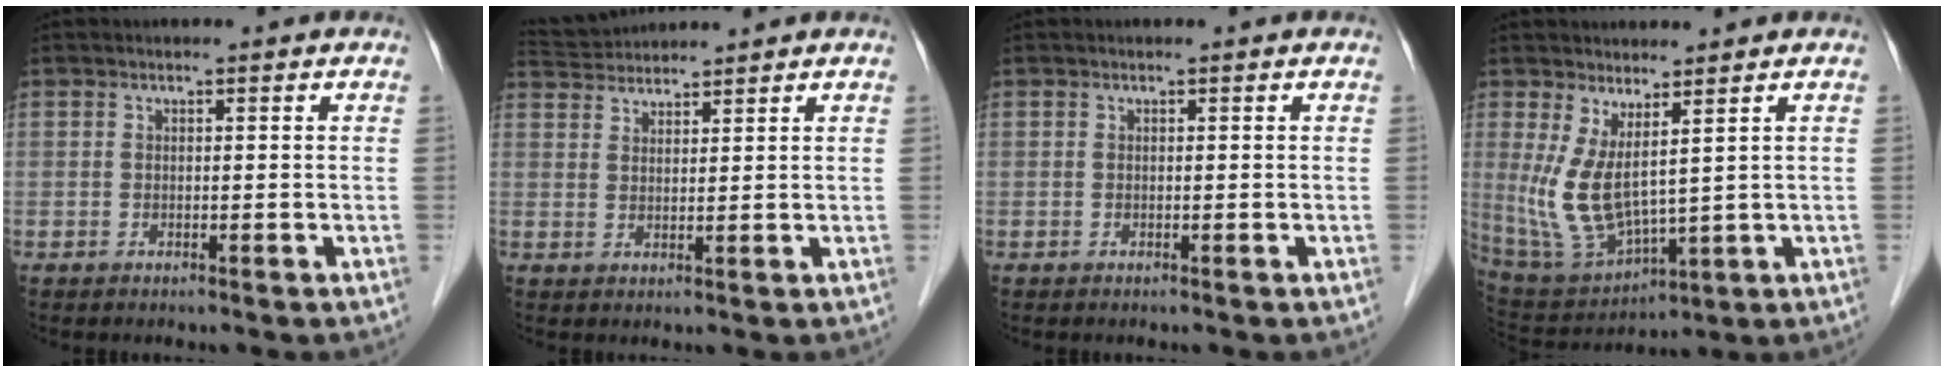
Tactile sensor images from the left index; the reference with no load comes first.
{"total": 5.2, "force": [5.1, 0.3, 0.5], "torque": [-0.017, 0.034, 0.095]}
{"total": 0.0}
{"total": 8.8, "force": [2.1, 2.5, 8.1], "torque": [-0.178, -0.021, 0.061]}